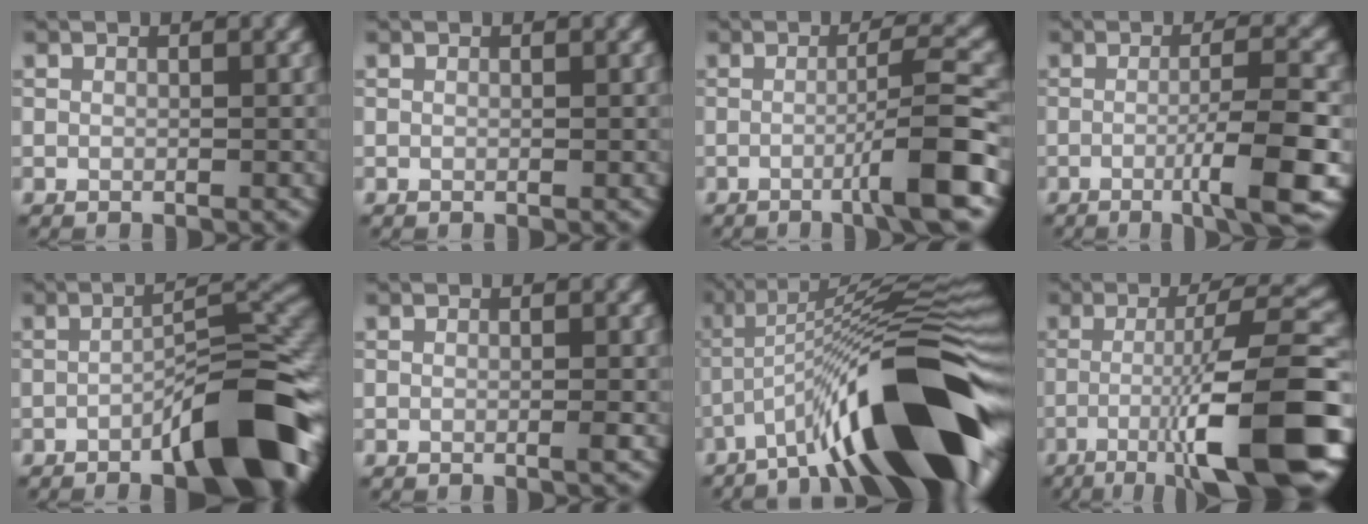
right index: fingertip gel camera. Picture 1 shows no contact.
{"total": 0.0}
{"total": 5.7, "force": [-2.1, 0.3, 5.4], "torque": [-0.073, 0.014, -0.049]}
{"total": 6.6, "force": [-2.1, 0.8, 6.2], "torque": [-0.087, 0.009, -0.041]}
{"total": 9.7, "force": [-4.9, 2.2, 8.1], "torque": [-0.106, 0.023, -0.082]}
{"total": 0.6, "force": [-0.2, 0.0, 0.6], "torque": [-0.008, 0.001, -0.005]}
{"total": 17.5, "force": [-8.1, 4.2, 14.9], "torque": [-0.218, 0.023, -0.141]}
{"total": 13.1, "force": [-4.8, 2.1, 12.0], "torque": [-0.168, 0.015, -0.073]}